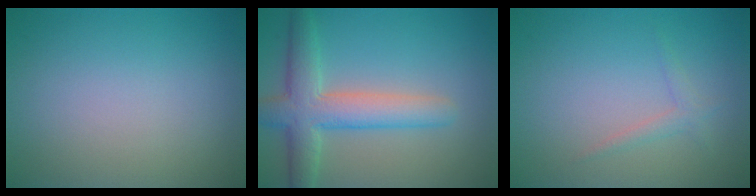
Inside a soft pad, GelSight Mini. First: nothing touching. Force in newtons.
{"total": 5.7, "press": 5.7, "slide": 0.2}
{"total": 1.2, "press": 1.2, "slide": 0.0}